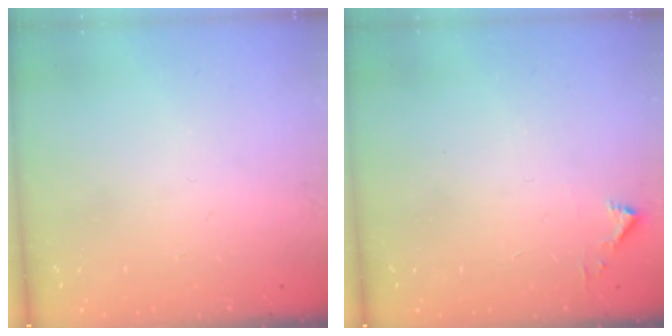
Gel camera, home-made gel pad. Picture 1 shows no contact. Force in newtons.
{"total": 2.3, "press": 2.3, "slide": 0.2}